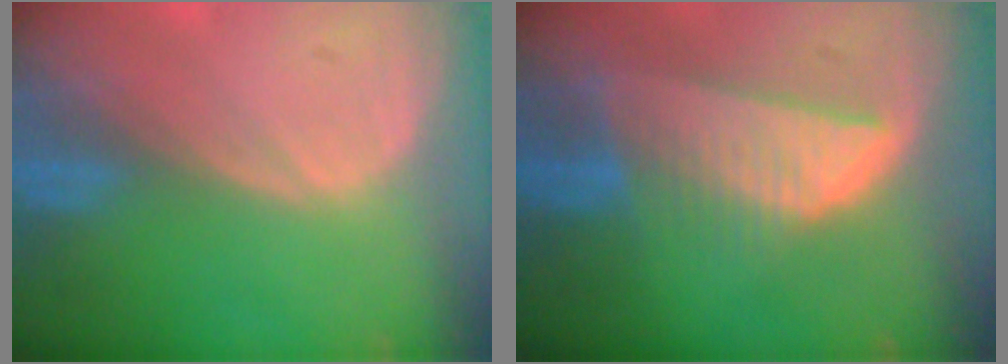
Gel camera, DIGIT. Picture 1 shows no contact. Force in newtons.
{"total": 8.2, "press": 7.3, "slide": 3.8}